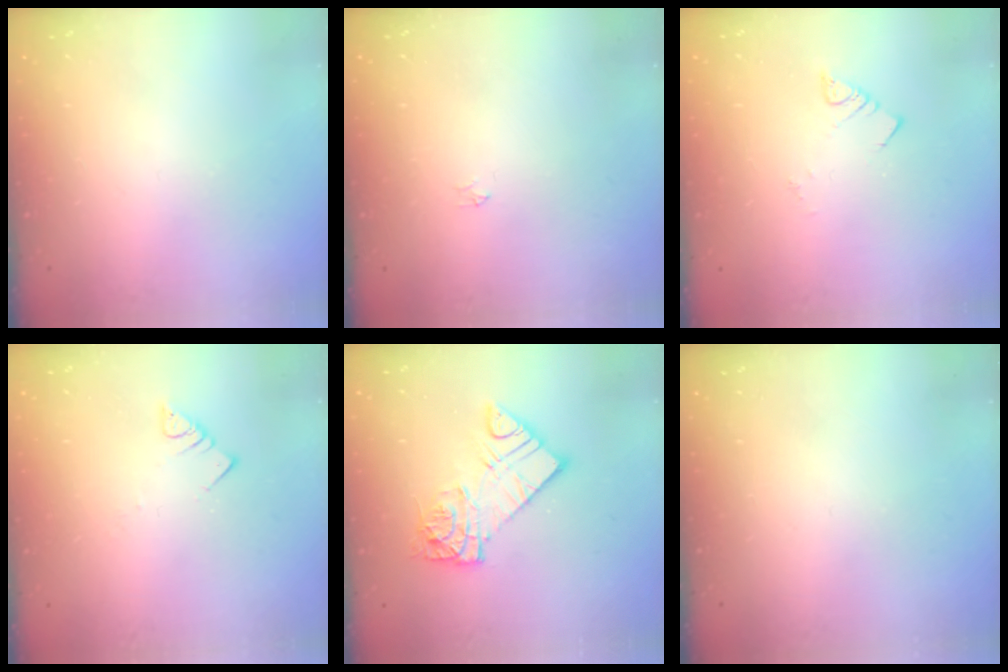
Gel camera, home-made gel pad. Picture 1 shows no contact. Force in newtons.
{"total": 2.2, "press": 2.2, "slide": 0.3}
{"total": 1.9, "press": 1.9, "slide": 0.1}
{"total": 3.0, "press": 3.0, "slide": 0.1}
{"total": 11.0, "press": 10.9, "slide": 1.0}
{"total": 0.0}